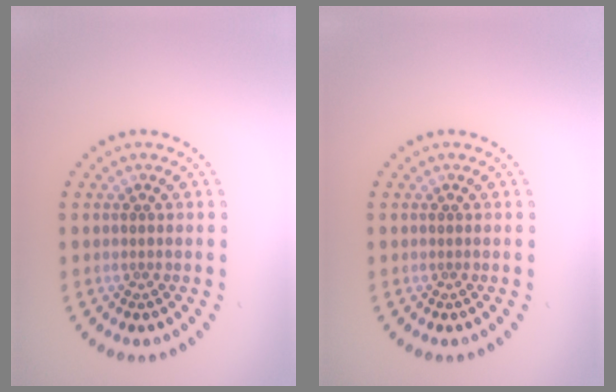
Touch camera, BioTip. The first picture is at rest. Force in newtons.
{"total": 0.0}